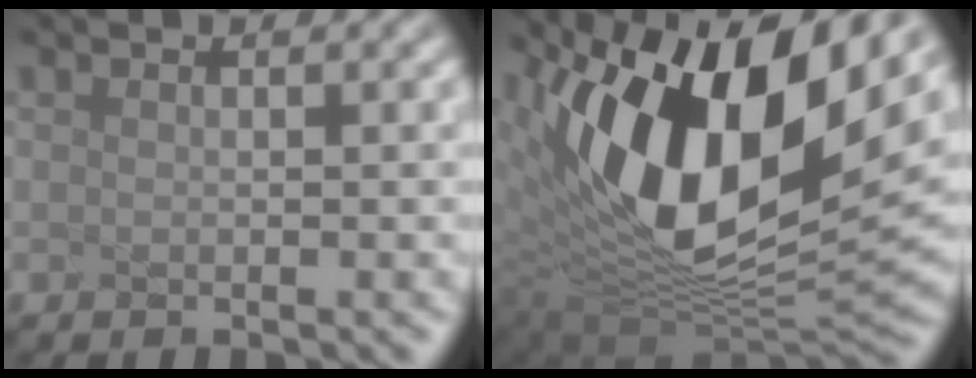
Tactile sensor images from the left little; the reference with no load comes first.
{"total": 13.0, "force": [3.5, 6.4, 10.8], "torque": [-0.216, -0.006, 0.095]}